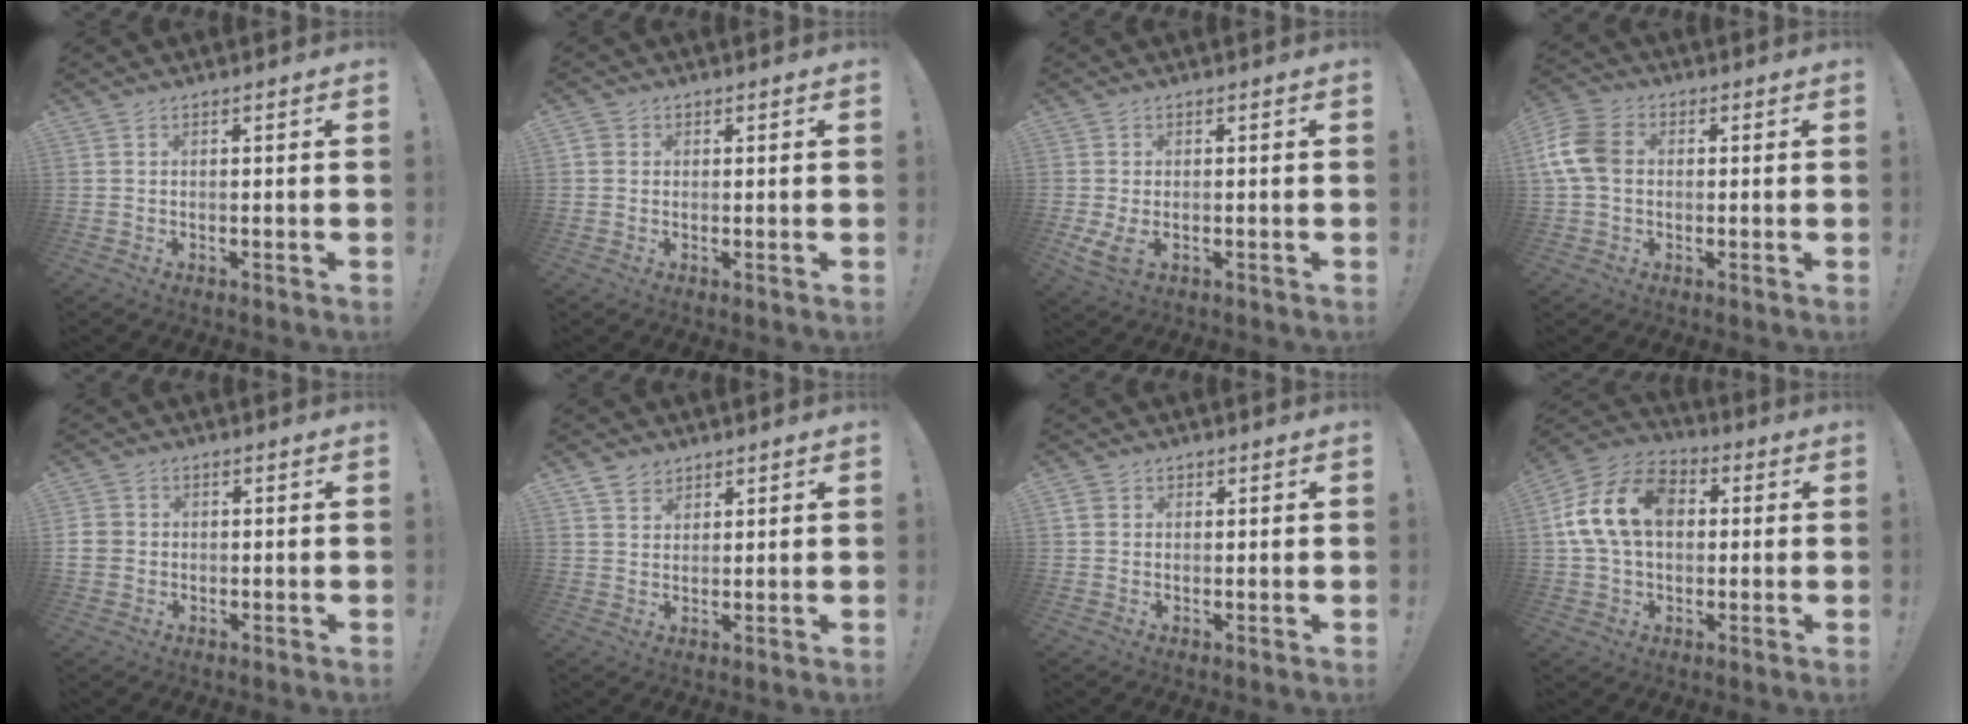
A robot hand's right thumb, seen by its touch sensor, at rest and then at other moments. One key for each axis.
{"total": 2.0, "fx": 0.6, "fy": 1.8, "fz": 0.8, "tx": -0.016, "ty": 0.004, "tz": 0.013}
{"total": 3.8, "fx": 0.1, "fy": 2.1, "fz": 3.2, "tx": -0.049, "ty": -0.009, "tz": 0.003}
{"total": 11.0, "fx": 0.7, "fy": 8.0, "fz": 7.5, "tx": -0.165, "ty": 0.015, "tz": 0.018}
{"total": 4.6, "fx": -0.2, "fy": 4.2, "fz": 1.8, "tx": -0.033, "ty": 0.002, "tz": -0.004}
{"total": 3.9, "fx": 3.0, "fy": 2.5, "fz": 0.4, "tx": -0.006, "ty": -0.016, "tz": 0.055}
{"total": 2.8, "fx": 0.9, "fy": 2.4, "fz": 1.1, "tx": -0.018, "ty": 0.003, "tz": 0.017}
{"total": 17.4, "fx": 3.4, "fy": 12.4, "fz": 11.8, "tx": -0.216, "ty": 0.011, "tz": 0.063}